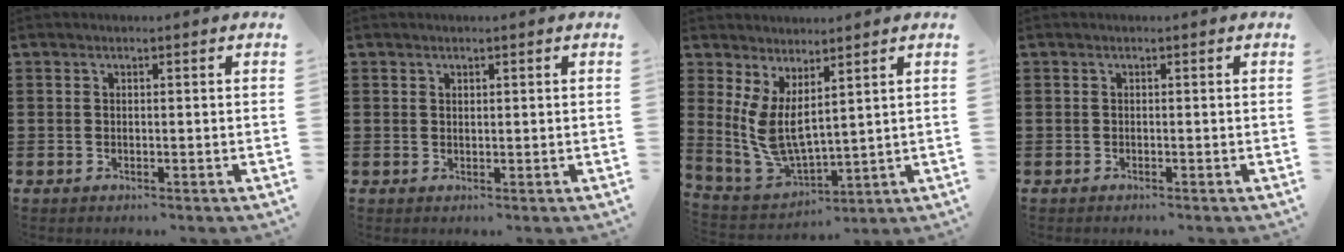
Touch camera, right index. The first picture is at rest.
{"total": 0.6, "force": [0.4, 0.4, 0.2], "torque": [-0.004, 0.002, 0.009]}
{"total": 6.5, "force": [2.1, 2.9, 5.5], "torque": [-0.139, -0.027, 0.035]}
{"total": 0.0}